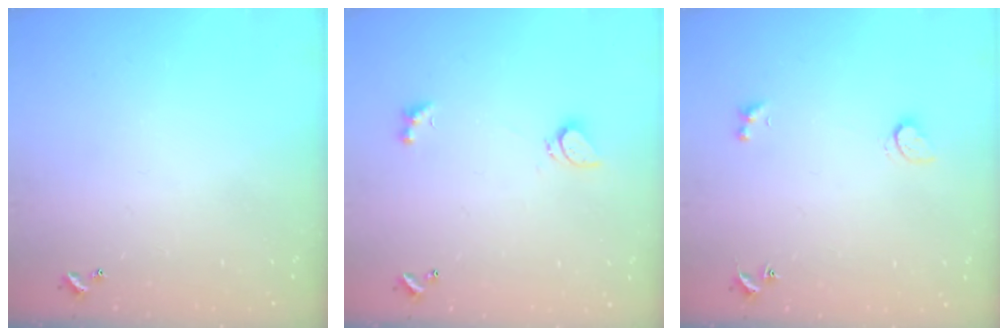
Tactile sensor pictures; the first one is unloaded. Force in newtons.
{"total": 2.6, "press": 2.5, "slide": 0.8}
{"total": 1.5, "press": 1.4, "slide": 0.6}